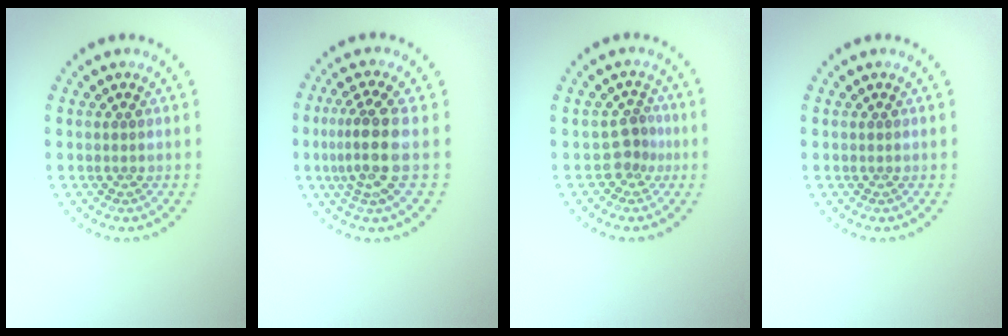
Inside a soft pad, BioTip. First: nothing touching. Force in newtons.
{"total": 3.9, "press": 3.2, "slide": 2.1}
{"total": 2.0, "press": 1.5, "slide": 1.3}
{"total": 0.0}